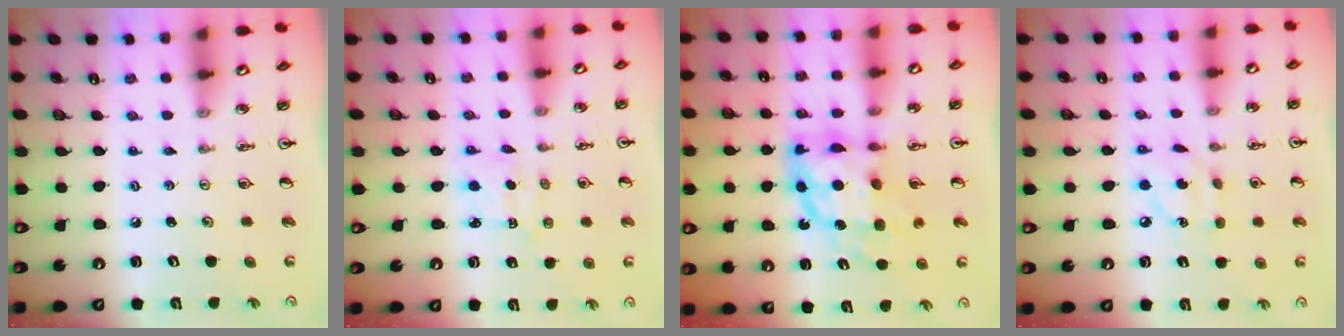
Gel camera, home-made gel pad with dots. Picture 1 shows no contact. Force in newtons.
{"total": 1.6, "press": 1.4, "slide": 0.7}
{"total": 12.0, "press": 12.0, "slide": 0.9}
{"total": 6.1, "press": 6.1, "slide": 0.2}